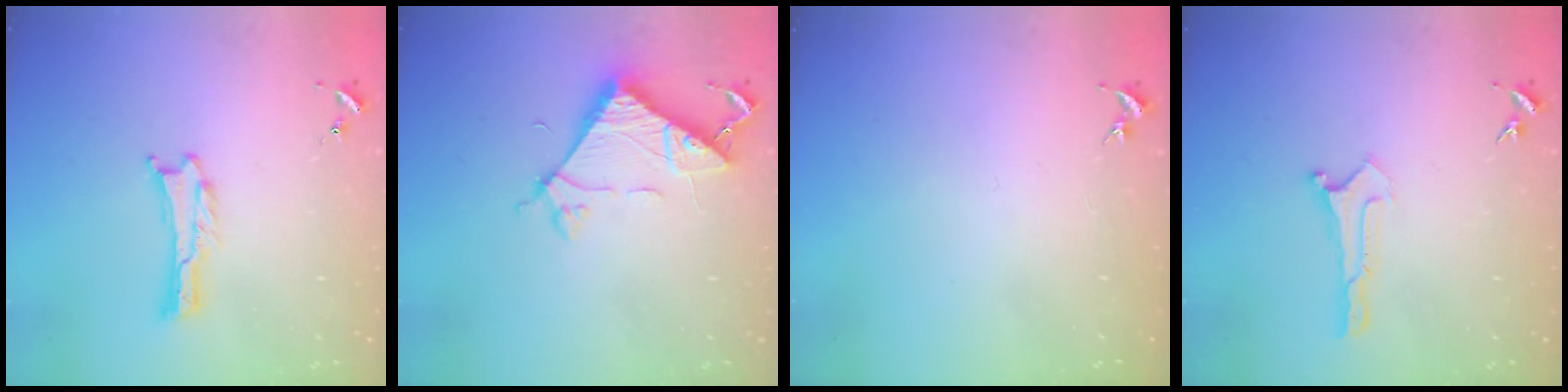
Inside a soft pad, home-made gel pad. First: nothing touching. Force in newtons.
{"total": 6.9, "press": 6.9, "slide": 0.4}
{"total": 0.0}
{"total": 0.0}